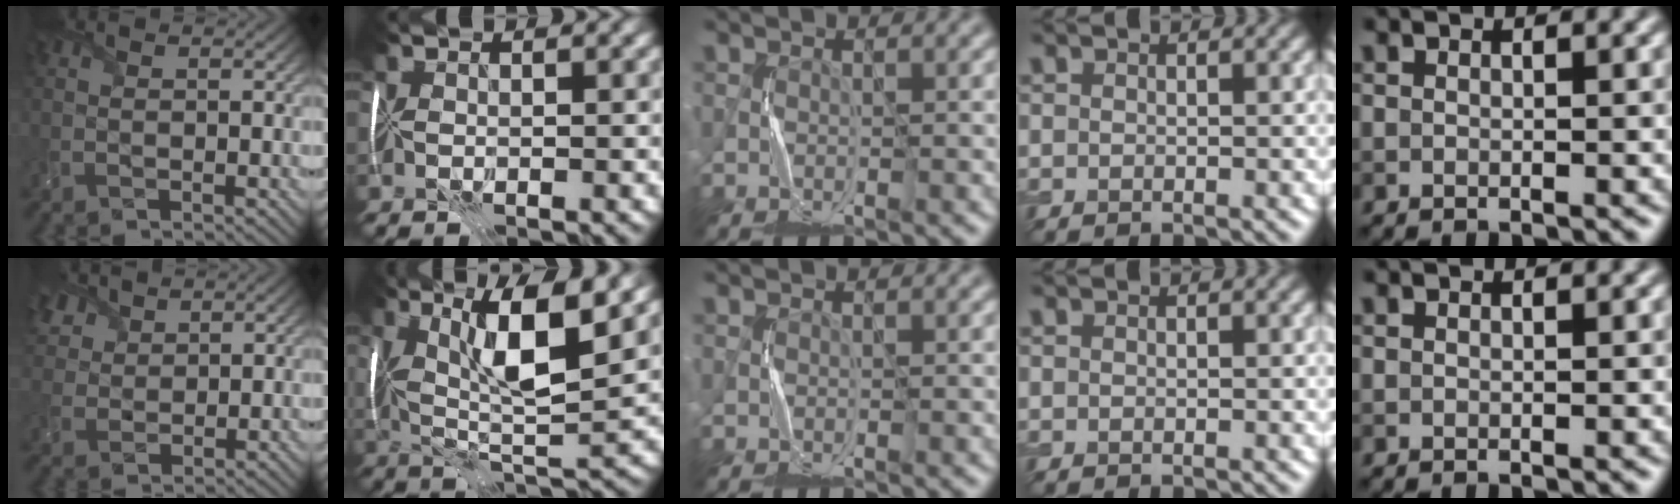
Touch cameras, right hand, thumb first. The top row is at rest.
{"thumb": {"total": 4.8, "force": [3.3, 2.9, 1.8], "torque": [-0.060, 0.009, 0.064]}, "index": {"total": 9.3, "force": [3.0, 2.3, 8.5], "torque": [-0.153, 0.003, 0.051]}}